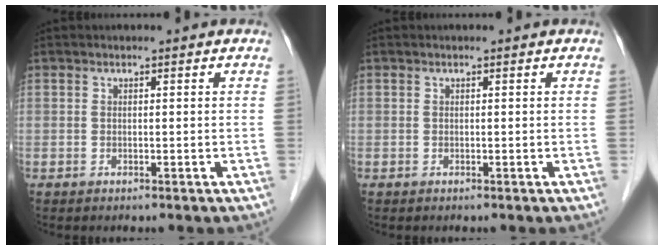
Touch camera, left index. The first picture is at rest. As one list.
[{"total": 0.0}]